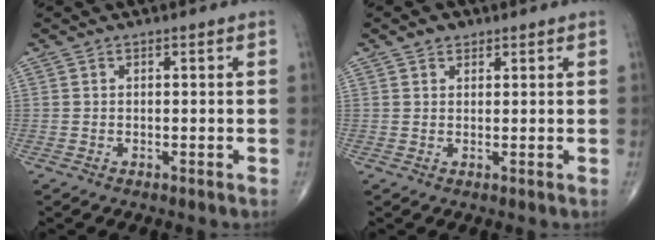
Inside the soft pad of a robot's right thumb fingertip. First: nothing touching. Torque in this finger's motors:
{"motor_torque": [-0.43, 0.08, 0.03, 0.11, -0.05]}